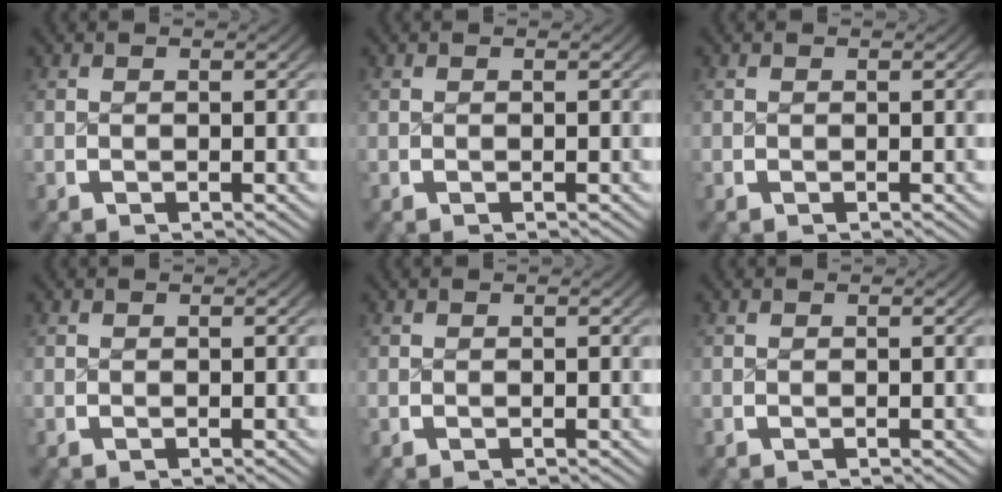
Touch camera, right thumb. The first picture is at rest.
{"total": 0.0}
{"total": 0.0}
{"total": 0.0}
{"total": 0.0}
{"total": 0.0}